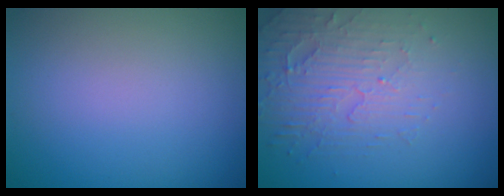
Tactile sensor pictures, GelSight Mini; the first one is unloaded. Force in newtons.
{"total": 5.2, "press": 3.2, "slide": 4.0}